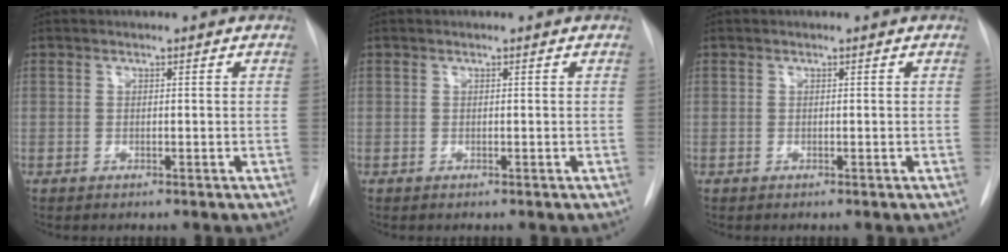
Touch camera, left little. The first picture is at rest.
{"total": 0.0}
{"total": 0.0}